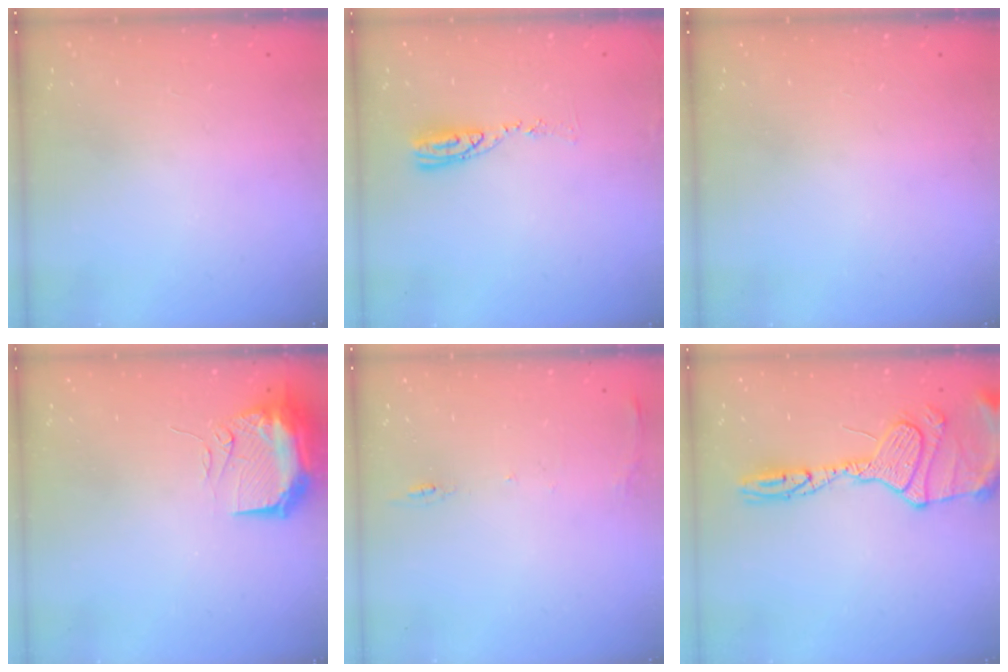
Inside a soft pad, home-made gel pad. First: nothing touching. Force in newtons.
{"total": 7.9, "press": 7.9, "slide": 0.7}
{"total": 0.0}
{"total": 11.5, "press": 11.3, "slide": 2.4}
{"total": 5.8, "press": 5.8, "slide": 0.5}
{"total": 16.6, "press": 16.5, "slide": 2.0}